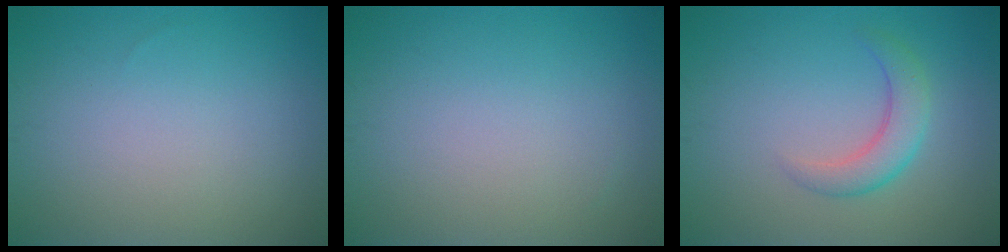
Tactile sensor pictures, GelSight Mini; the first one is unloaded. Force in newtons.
{"total": 0.0}
{"total": 3.0, "press": 3.0, "slide": 0.2}